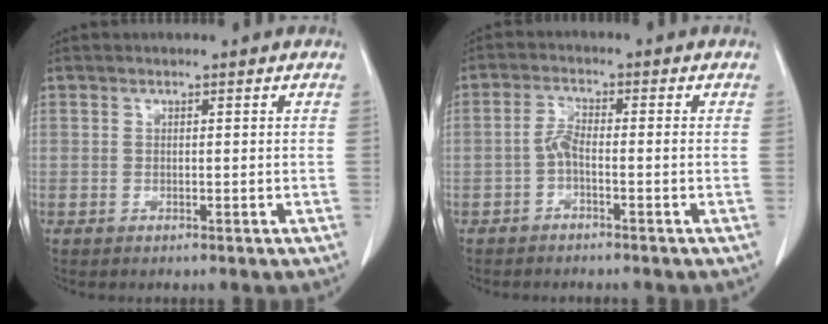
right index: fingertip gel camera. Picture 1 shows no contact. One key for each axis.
{"total": 2.6, "fx": -1.2, "fy": 0.5, "fz": 2.3, "tx": -0.047, "ty": 0.007, "tz": -0.025}